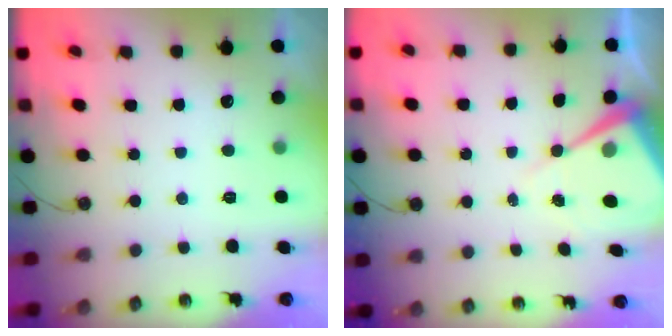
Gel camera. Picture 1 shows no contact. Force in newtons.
{"total": 8.8, "press": 8.7, "slide": 0.7}